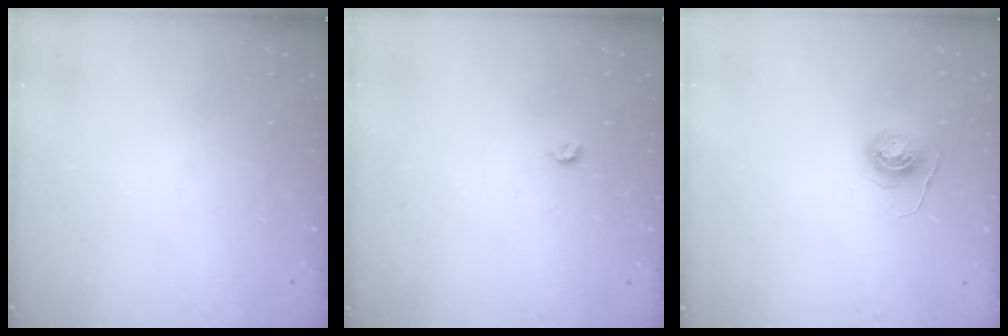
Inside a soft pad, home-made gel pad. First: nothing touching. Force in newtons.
{"total": 3.3, "press": 3.3, "slide": 0.7}
{"total": 5.6, "press": 5.5, "slide": 0.6}